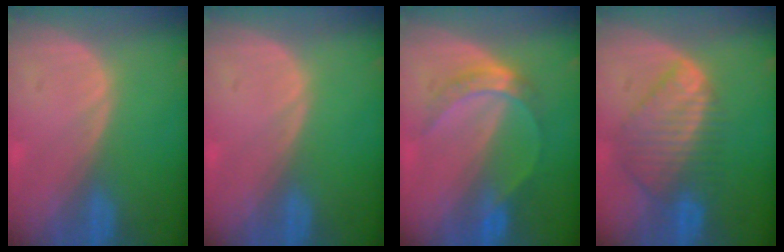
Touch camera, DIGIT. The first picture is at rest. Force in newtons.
{"total": 0.0}
{"total": 5.0, "press": 4.8, "slide": 1.5}
{"total": 8.9, "press": 7.7, "slide": 4.4}